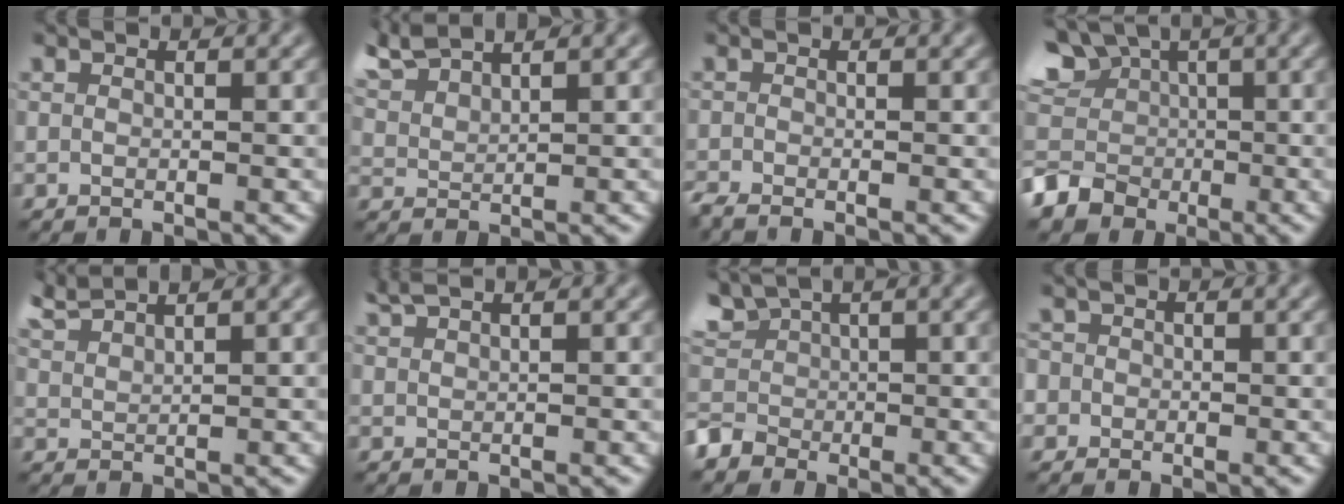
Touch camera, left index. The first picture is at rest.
{"total": 3.7, "force": [3.3, 0.6, 1.4], "torque": [-0.039, 0.014, 0.072]}
{"total": 1.4, "force": [-1.3, 0.2, 0.6], "torque": [-0.015, -0.010, -0.032]}
{"total": 11.9, "force": [-0.4, 10.8, 5.0], "torque": [-0.128, 0.015, -0.040]}
{"total": 2.8, "force": [2.6, 0.3, 0.9], "torque": [-0.016, 0.011, 0.057]}
{"total": 1.8, "force": [1.6, 0.3, 0.8], "torque": [-0.013, 0.007, 0.034]}
{"total": 4.3, "force": [0.0, 3.9, 1.8], "torque": [-0.050, 0.009, -0.005]}
{"total": 2.6, "force": [0.0, 2.5, 0.8], "torque": [0.001, 0.019, -0.027]}